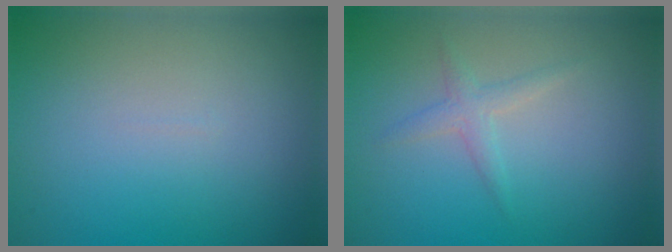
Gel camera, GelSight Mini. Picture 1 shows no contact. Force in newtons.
{"total": 1.6, "press": 1.6, "slide": 0.0}